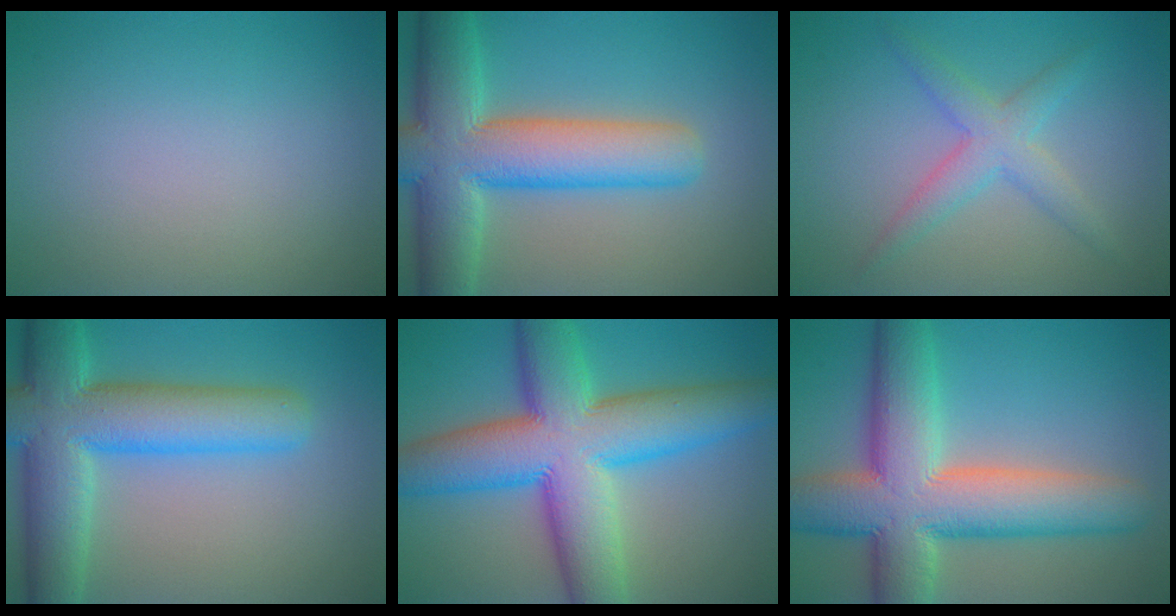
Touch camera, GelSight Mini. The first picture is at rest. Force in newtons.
{"total": 10.8, "press": 10.8, "slide": 0.6}
{"total": 2.3, "press": 2.3, "slide": 0.1}
{"total": 10.4, "press": 10.4, "slide": 0.4}
{"total": 13.3, "press": 13.3, "slide": 0.4}
{"total": 12.1, "press": 12.0, "slide": 0.8}